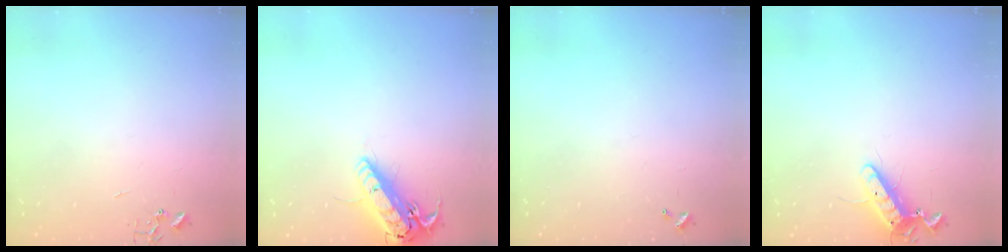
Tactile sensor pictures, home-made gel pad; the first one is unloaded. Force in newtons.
{"total": 16.5, "press": 16.3, "slide": 3.0}
{"total": 0.0}
{"total": 11.2, "press": 11.1, "slide": 1.4}